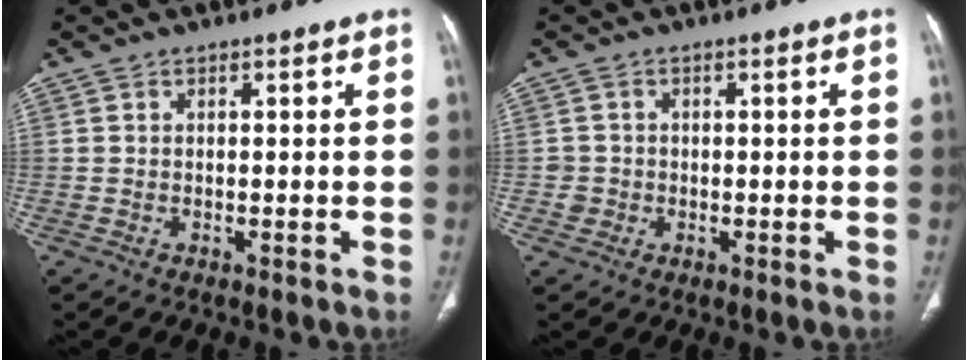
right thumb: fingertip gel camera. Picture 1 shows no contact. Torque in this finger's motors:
{"motor_torque": [0.26, 0.18, 0.12, 0.56, -0.01]}